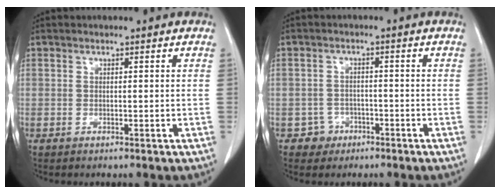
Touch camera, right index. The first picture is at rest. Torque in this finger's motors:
{"motor_torque": [-0.23, 0.03, -0.79, -0.18]}